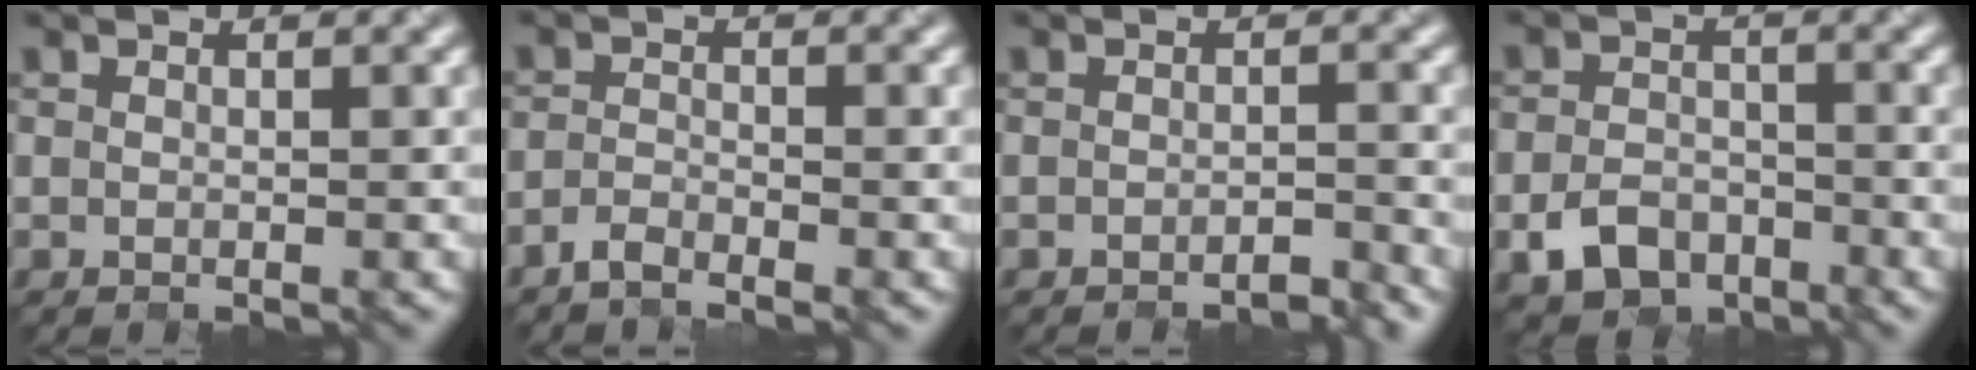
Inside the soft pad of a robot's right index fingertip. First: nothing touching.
{"total": 1.7, "force": [-1.5, 0.3, 0.7], "torque": [-0.019, -0.002, -0.034]}
{"total": 1.4, "force": [-1.2, 0.1, 0.7], "torque": [-0.006, 0.000, -0.023]}
{"total": 3.7, "force": [-2.1, 2.6, 1.5], "torque": [-0.032, -0.005, -0.043]}